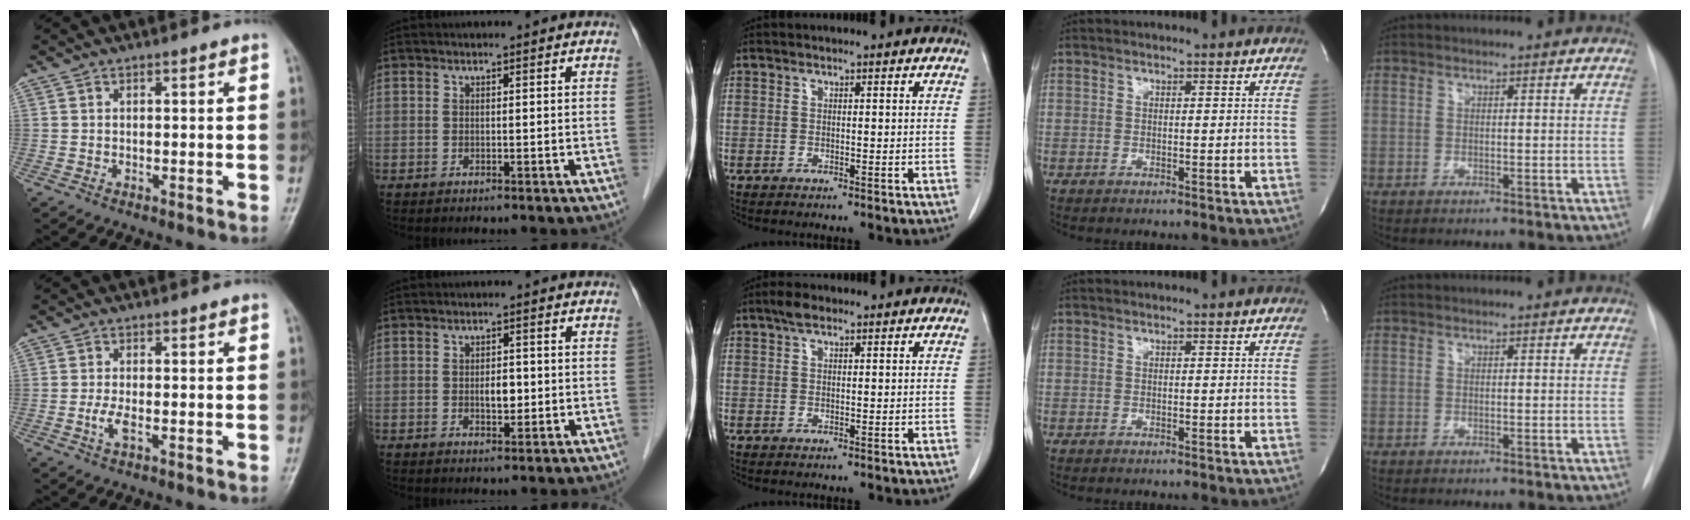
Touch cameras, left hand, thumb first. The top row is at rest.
{"thumb": {"total": 2.9, "force": [-0.7, 1.0, 2.6], "torque": [-0.058, 0.004, -0.014]}, "index": {"total": 2.4, "force": [-0.2, 1.3, 2.0], "torque": [-0.033, 0.001, -0.002]}, "middle": {"total": 2.2, "force": [1.5, 0.9, 1.4], "torque": [-0.029, 0.013, 0.025]}}